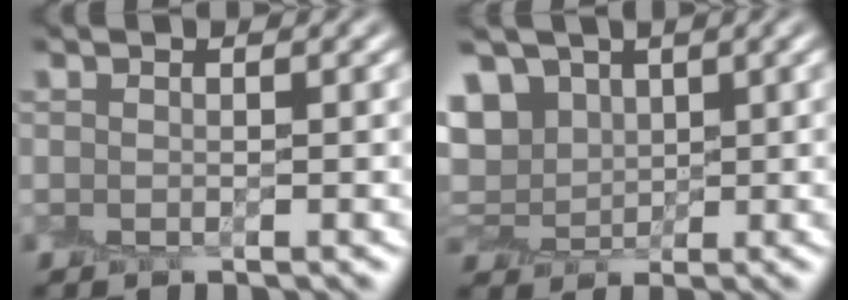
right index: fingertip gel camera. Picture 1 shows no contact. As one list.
[{"total": 3.7, "force": [2.0, 2.8, 1.4], "torque": [-0.023, 0.006, 0.034]}]